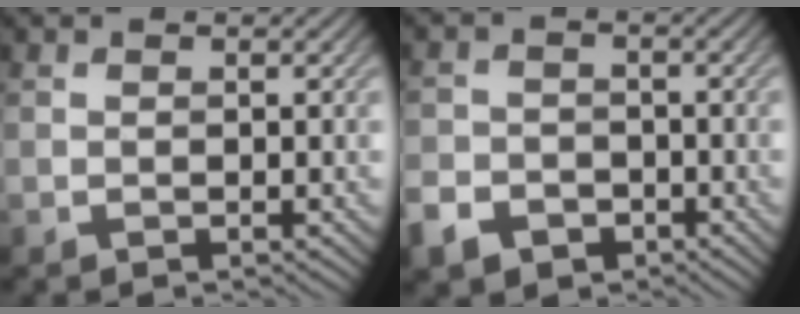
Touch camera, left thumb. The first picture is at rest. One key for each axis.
{"total": 4.8, "fx": -2.9, "fy": 3.3, "fz": 1.7, "tx": -0.044, "ty": -0.006, "tz": -0.061}